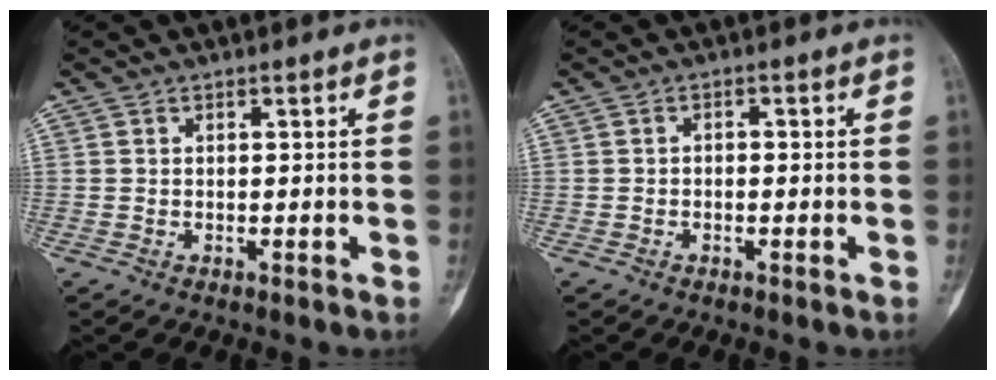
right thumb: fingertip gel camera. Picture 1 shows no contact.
{"total": 0.9, "force": [-0.3, 0.6, 0.6], "torque": [-0.005, 0.004, -0.008]}